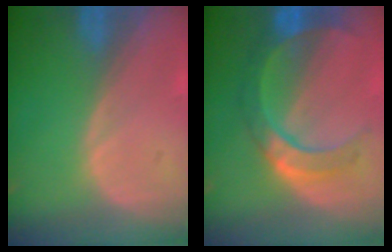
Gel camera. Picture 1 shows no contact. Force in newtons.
{"total": 7.3, "press": 7.3, "slide": 0.2}